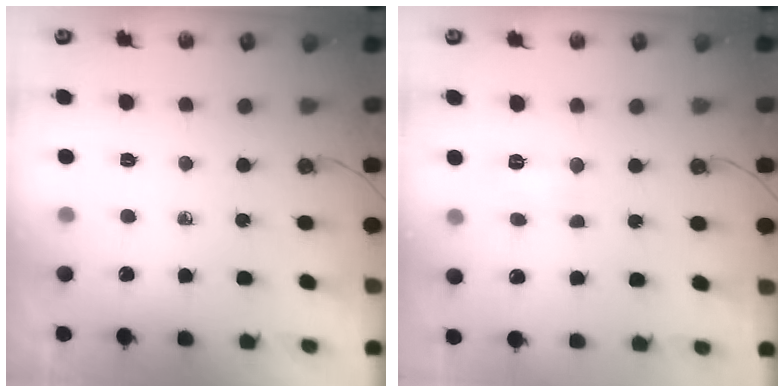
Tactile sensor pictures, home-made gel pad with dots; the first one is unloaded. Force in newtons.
{"total": 3.9, "press": 3.9, "slide": 0.4}